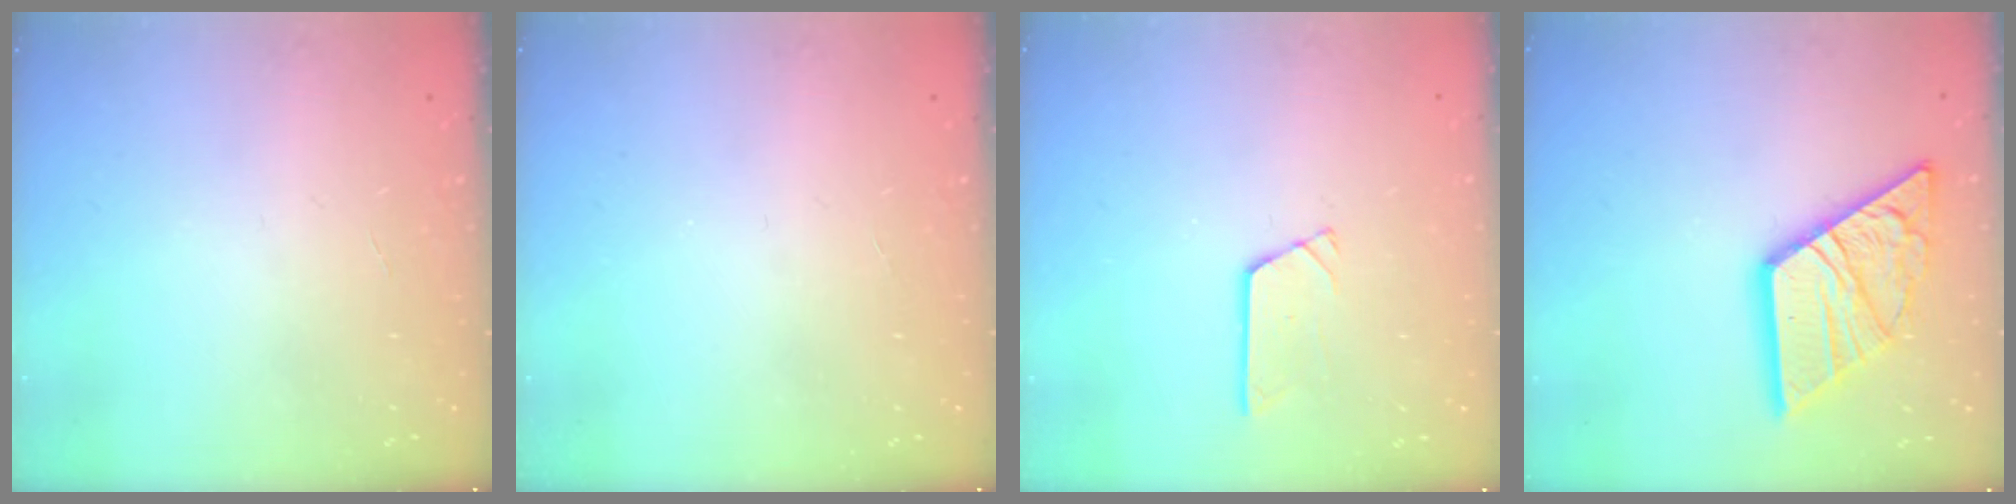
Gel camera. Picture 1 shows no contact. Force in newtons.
{"total": 0.0}
{"total": 2.4, "press": 2.4, "slide": 0.2}
{"total": 18.7, "press": 18.6, "slide": 2.0}